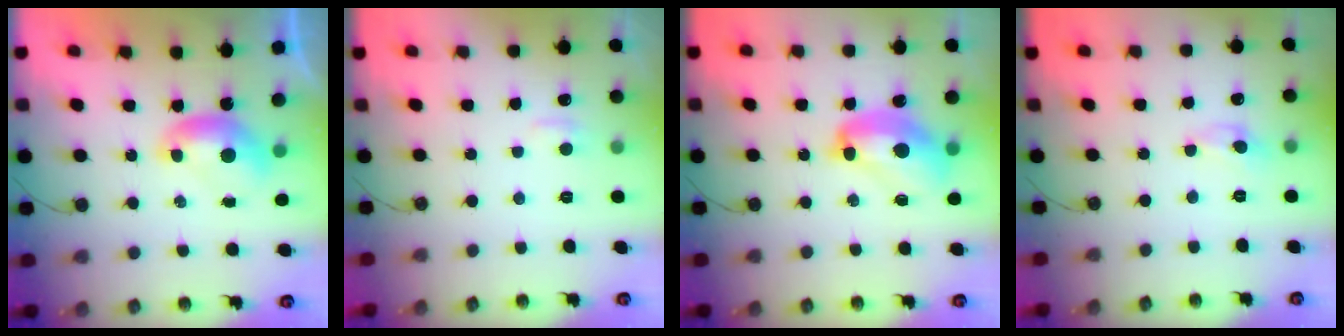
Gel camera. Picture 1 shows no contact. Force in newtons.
{"total": 1.4, "press": 1.3, "slide": 0.7}
{"total": 9.2, "press": 9.1, "slide": 1.3}
{"total": 0.0}